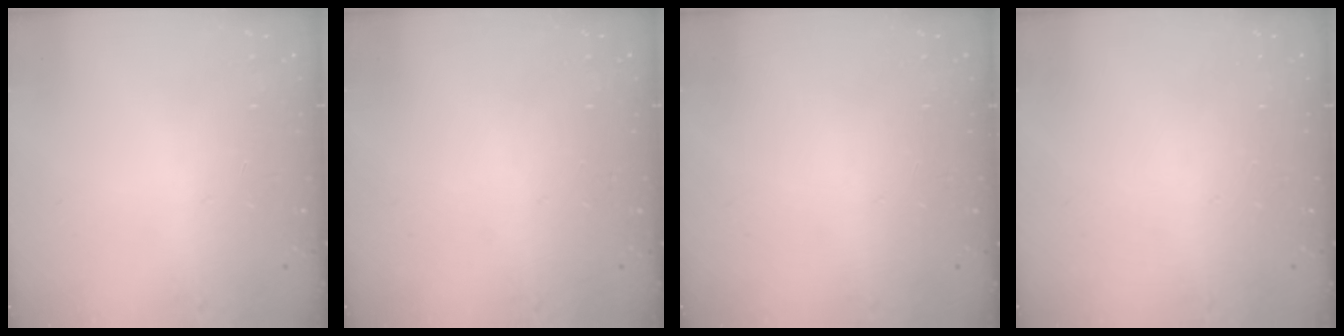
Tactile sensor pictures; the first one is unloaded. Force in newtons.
{"total": 0.0}
{"total": 0.0}
{"total": 0.0}